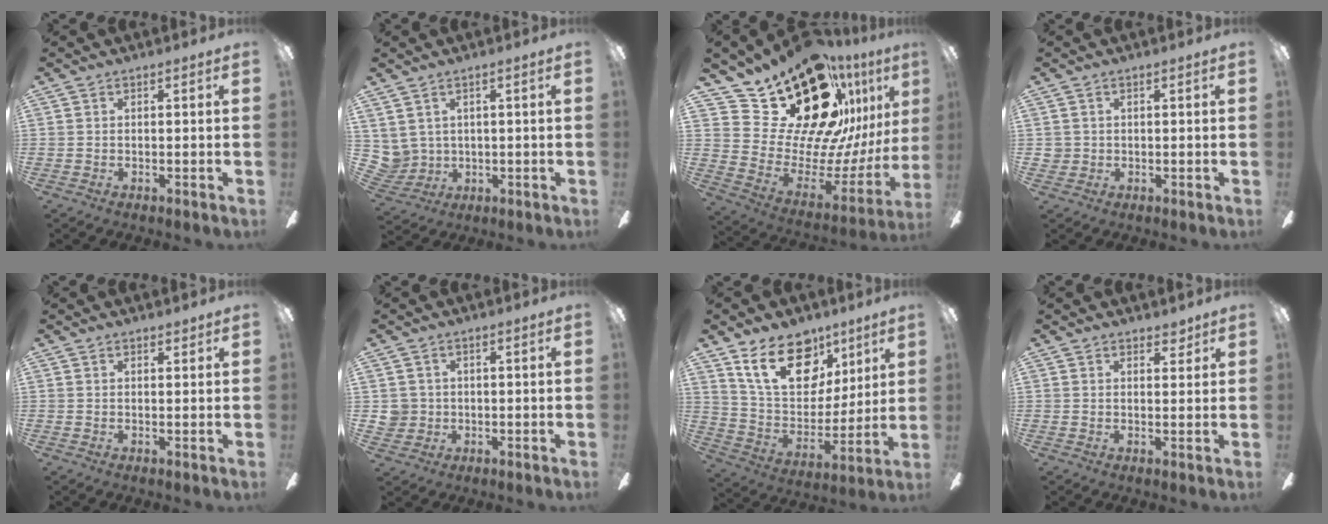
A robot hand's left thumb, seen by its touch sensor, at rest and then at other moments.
{"total": 4.9, "force": [2.6, 4.1, 0.7], "torque": [-0.046, -0.012, 0.050]}
{"total": 29.6, "force": [19.1, 14.0, 17.7], "torque": [-0.287, -0.146, 0.371]}
{"total": 1.7, "force": [0.5, 1.7, 0.2], "torque": [-0.006, 0.003, 0.008]}
{"total": 1.3, "force": [1.2, 0.6, 0.2], "torque": [0.003, -0.004, 0.021]}
{"total": 3.9, "force": [0.6, 3.8, 0.4], "torque": [-0.009, 0.007, 0.012]}
{"total": 21.5, "force": [12.0, 13.2, 12.0], "torque": [-0.193, -0.053, 0.220]}
{"total": 2.9, "force": [2.4, 1.5, 0.7], "torque": [0.007, -0.012, 0.041]}